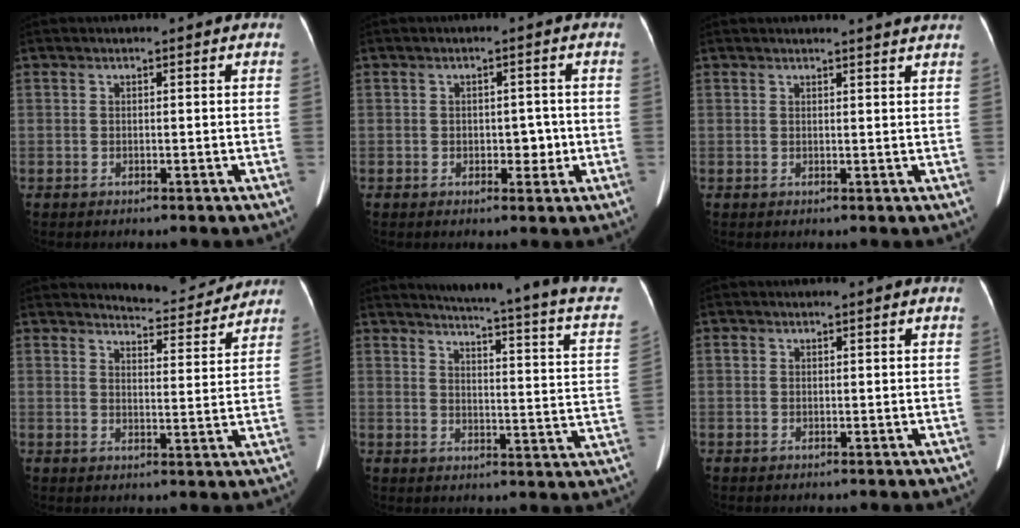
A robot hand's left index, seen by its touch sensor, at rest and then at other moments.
{"total": 2.7, "force": [-1.0, 1.7, 1.7], "torque": [-0.016, -0.016, -0.015]}
{"total": 6.0, "force": [5.7, -0.5, 1.8], "torque": [-0.018, -0.015, 0.042]}
{"total": 7.9, "force": [7.9, 0.8, 0.7], "torque": [-0.010, -0.029, 0.096]}
{"total": 22.0, "force": [19.4, -0.9, 10.3], "torque": [-0.148, -0.103, 0.216]}
{"total": 0.7, "force": [0.5, 0.4, 0.3], "torque": [-0.006, -0.002, 0.006]}